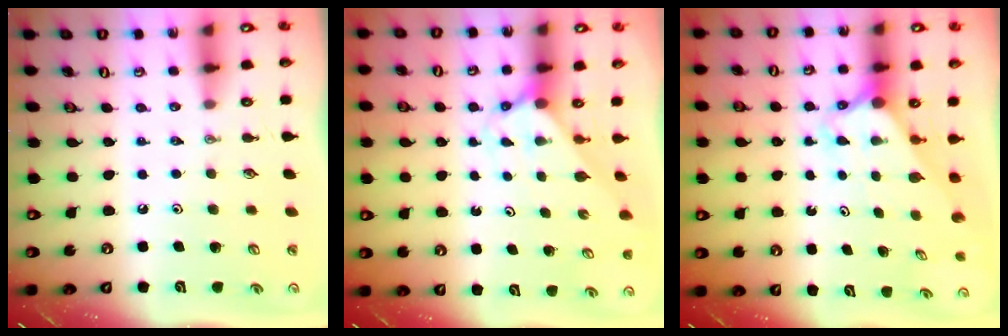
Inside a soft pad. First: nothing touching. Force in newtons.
{"total": 2.5, "press": 2.5, "slide": 0.2}
{"total": 2.6, "press": 2.6, "slide": 0.2}